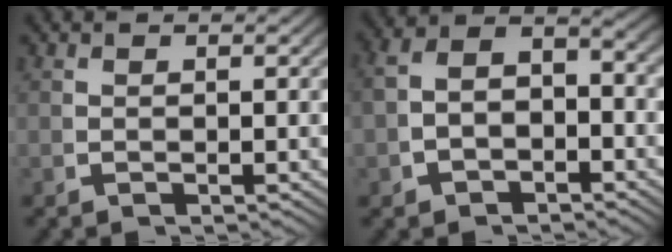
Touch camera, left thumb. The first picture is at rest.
{"total": 4.9, "force": [-0.5, 3.5, 3.4], "torque": [-0.062, -0.004, -0.008]}